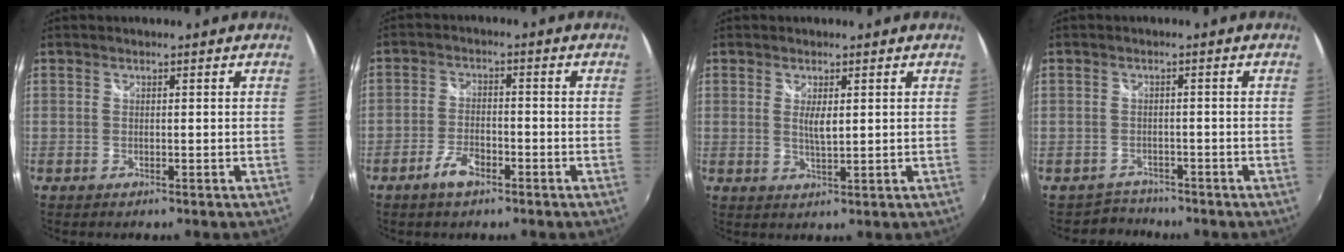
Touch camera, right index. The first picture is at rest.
{"total": 5.0, "force": [-3.2, 2.0, 3.2], "torque": [-0.073, 0.003, -0.057]}
{"total": 2.9, "force": [0.7, 0.9, 2.7], "torque": [-0.047, -0.006, 0.011]}
{"total": 3.3, "force": [-2.4, 2.0, -1.0], "torque": [0.007, 0.014, -0.043]}